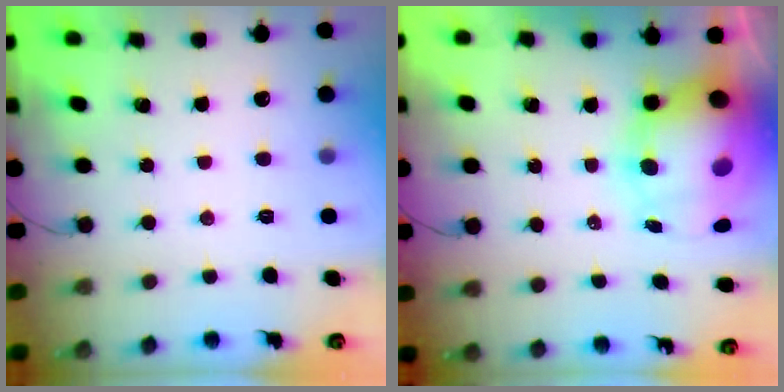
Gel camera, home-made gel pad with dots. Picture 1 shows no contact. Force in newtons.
{"total": 14.2, "press": 13.8, "slide": 3.5}